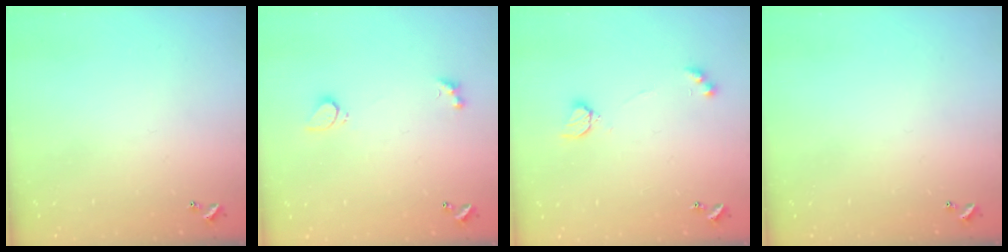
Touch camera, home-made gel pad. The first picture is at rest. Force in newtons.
{"total": 2.3, "press": 2.3, "slide": 0.6}
{"total": 5.3, "press": 5.2, "slide": 0.8}
{"total": 0.0}